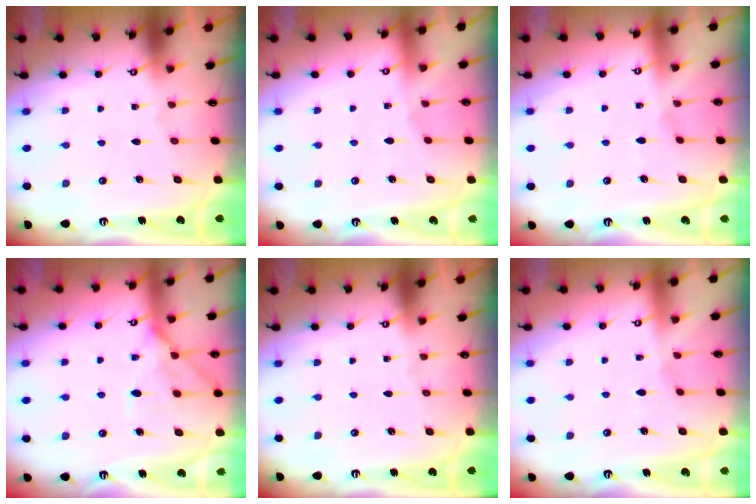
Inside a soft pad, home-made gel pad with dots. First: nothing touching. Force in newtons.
{"total": 2.4, "press": 2.4, "slide": 0.4}
{"total": 1.7, "press": 1.7, "slide": 0.4}
{"total": 13.2, "press": 13.1, "slide": 1.2}
{"total": 0.0}
{"total": 2.8, "press": 2.8, "slide": 0.4}